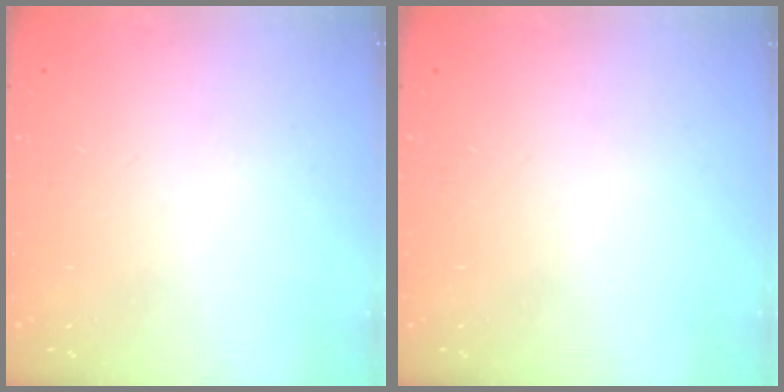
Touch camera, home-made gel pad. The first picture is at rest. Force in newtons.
{"total": 0.0}